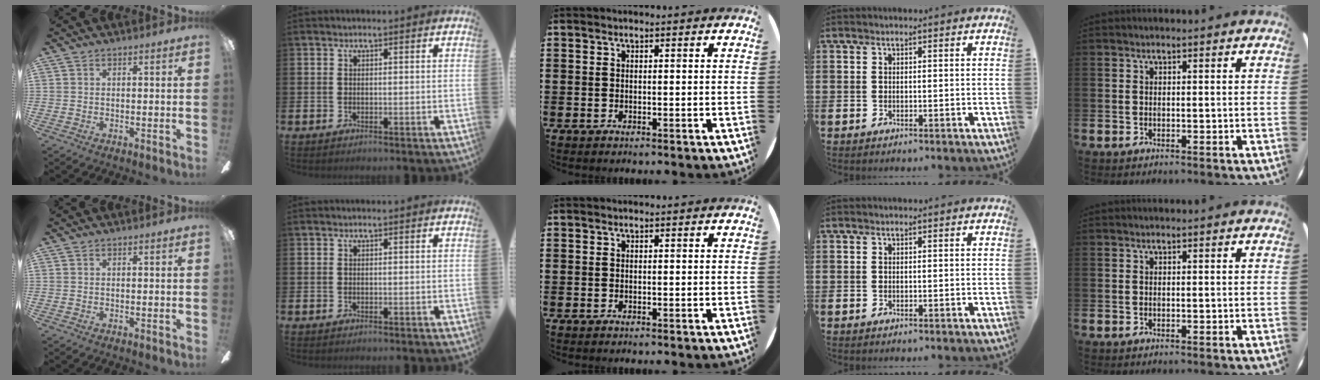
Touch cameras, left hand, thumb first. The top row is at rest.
{}